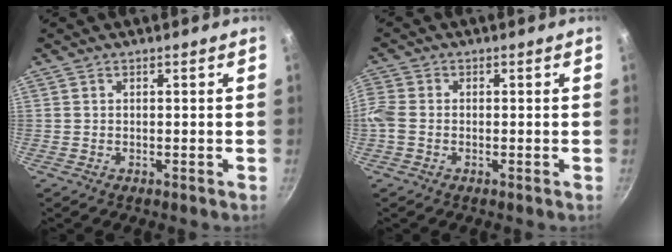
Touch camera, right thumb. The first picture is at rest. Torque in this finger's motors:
{"motor_torque": [0.02, 0.04, 0.43, 0.24, 0.16]}